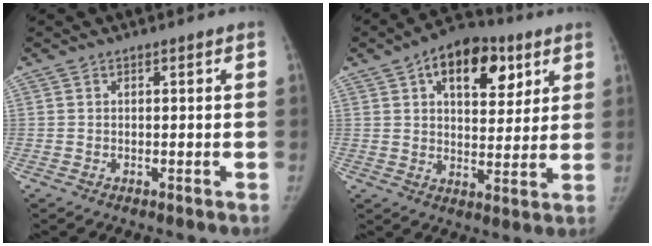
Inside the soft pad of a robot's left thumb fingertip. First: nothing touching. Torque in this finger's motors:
{"motor_torque": [0.32, 0.10, 1.17, -0.79, 0.06]}